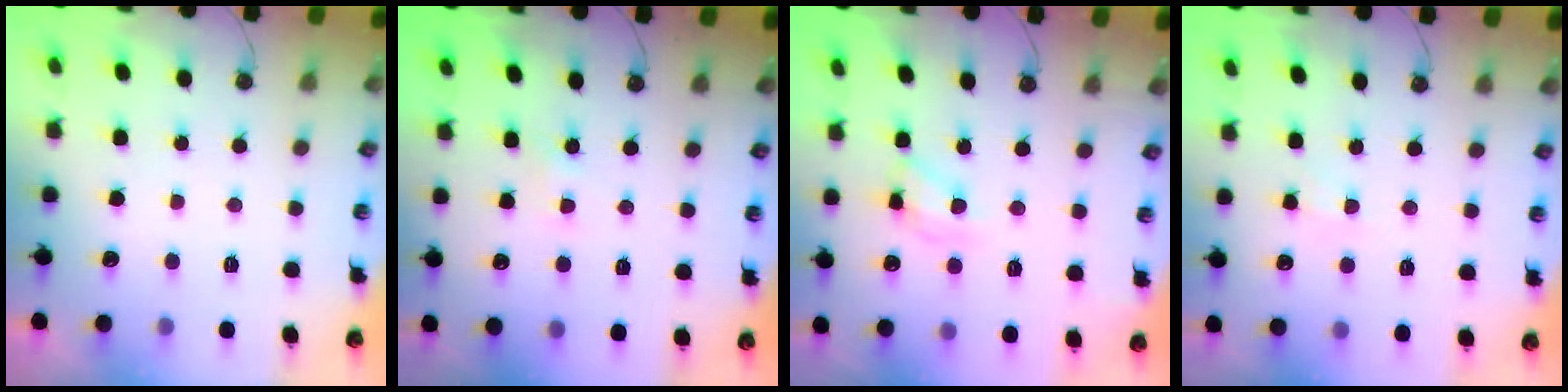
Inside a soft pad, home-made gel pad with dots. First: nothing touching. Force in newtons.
{"total": 4.5, "press": 4.4, "slide": 0.5}
{"total": 10.0, "press": 10.0, "slide": 0.1}
{"total": 3.7, "press": 3.6, "slide": 0.6}